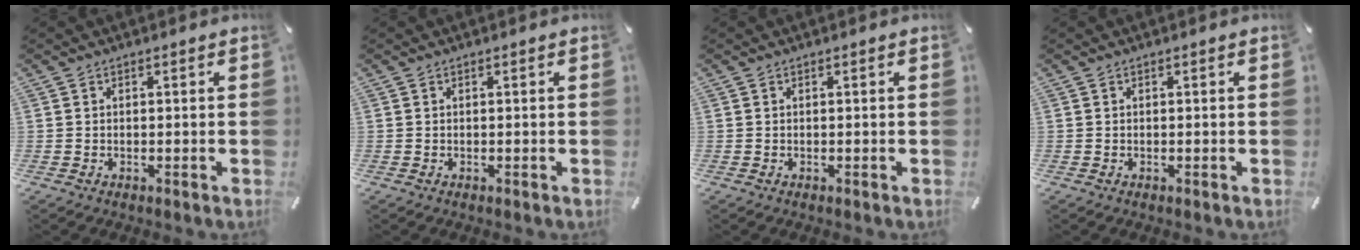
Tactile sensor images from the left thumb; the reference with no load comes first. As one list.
[{"total": 0.0}, {"total": 0.0}, {"total": 0.0}]